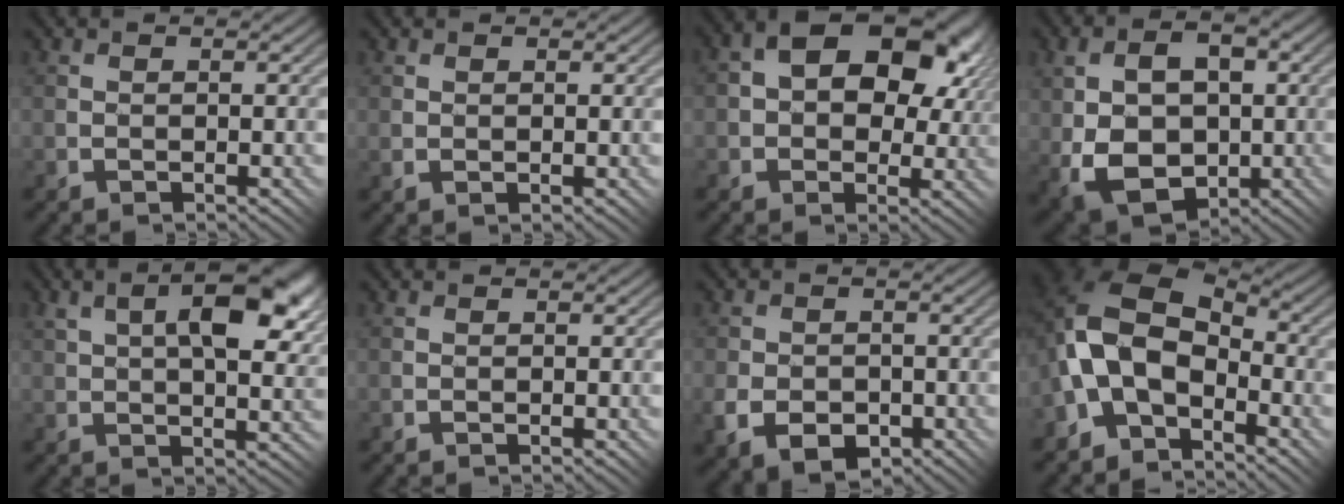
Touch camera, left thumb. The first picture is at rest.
{"total": 0.7, "force": [0.3, 0.2, 0.6], "torque": [-0.013, 0.001, 0.011]}
{"total": 13.7, "force": [3.7, 9.3, 9.4], "torque": [-0.132, 0.026, 0.062]}
{"total": 11.4, "force": [-0.9, 8.0, 8.1], "torque": [-0.149, -0.008, -0.007]}
{"total": 11.4, "force": [4.5, 4.9, 9.3], "torque": [-0.150, 0.008, 0.074]}
{"total": 0.0}
{"total": 6.0, "force": [-2.6, 4.2, 3.3], "torque": [-0.064, -0.017, -0.043]}
{"total": 11.2, "force": [-3.5, 7.7, 7.4], "torque": [-0.153, -0.002, -0.077]}